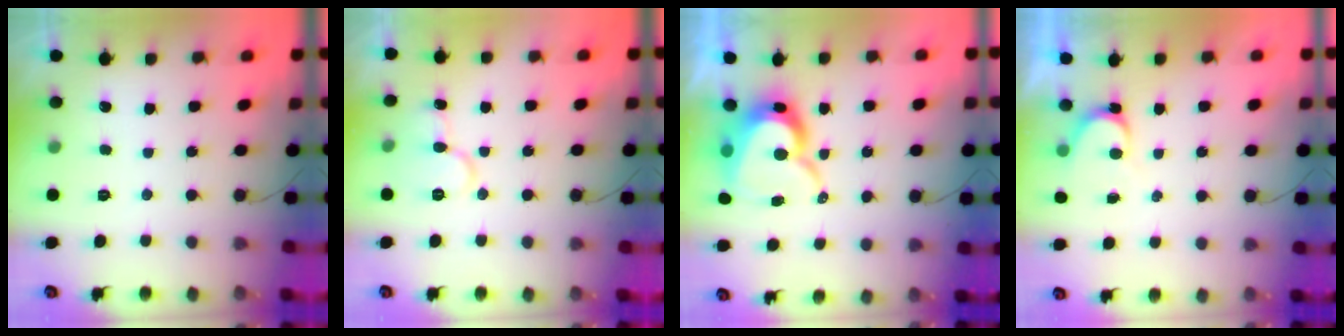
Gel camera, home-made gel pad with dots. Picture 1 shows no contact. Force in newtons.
{"total": 9.4, "press": 9.3, "slide": 1.3}
{"total": 14.7, "press": 14.6, "slide": 0.9}
{"total": 4.0, "press": 4.0, "slide": 0.4}